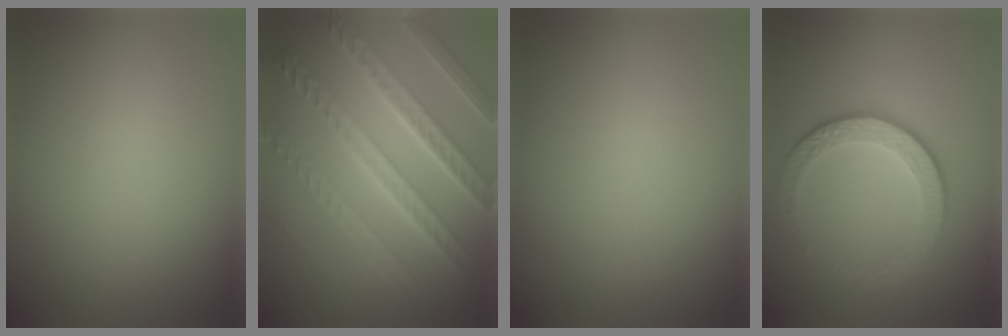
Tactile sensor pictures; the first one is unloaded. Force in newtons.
{"total": 8.6, "press": 6.2, "slide": 6.0}
{"total": 0.0}
{"total": 4.4, "press": 3.2, "slide": 2.9}